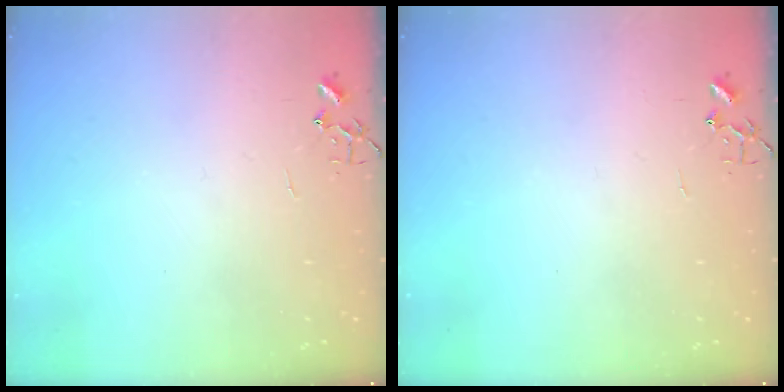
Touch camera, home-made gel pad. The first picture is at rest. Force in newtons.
{"total": 0.0}